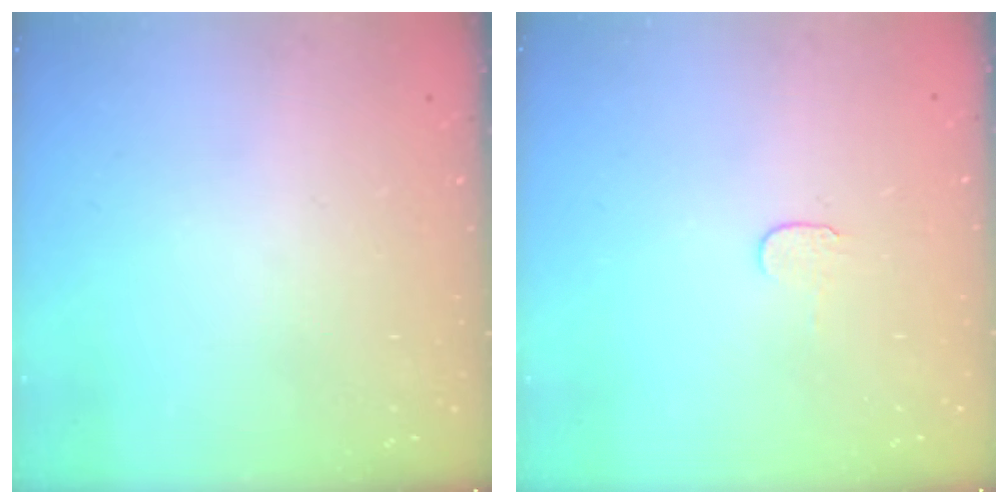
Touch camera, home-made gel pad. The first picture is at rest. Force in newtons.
{"total": 3.9, "press": 3.8, "slide": 0.4}